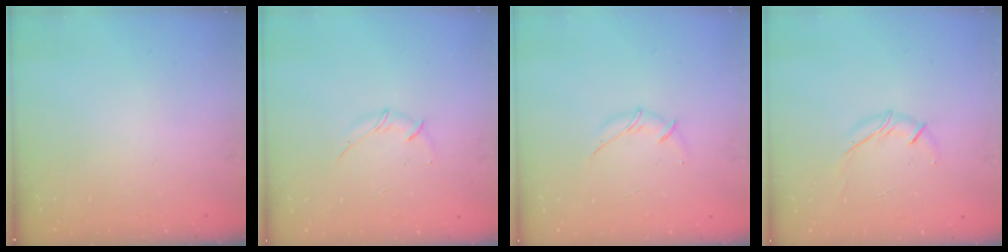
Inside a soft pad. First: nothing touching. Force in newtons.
{"total": 4.0, "press": 3.9, "slide": 1.0}
{"total": 5.2, "press": 5.1, "slide": 0.6}
{"total": 6.7, "press": 6.6, "slide": 1.4}